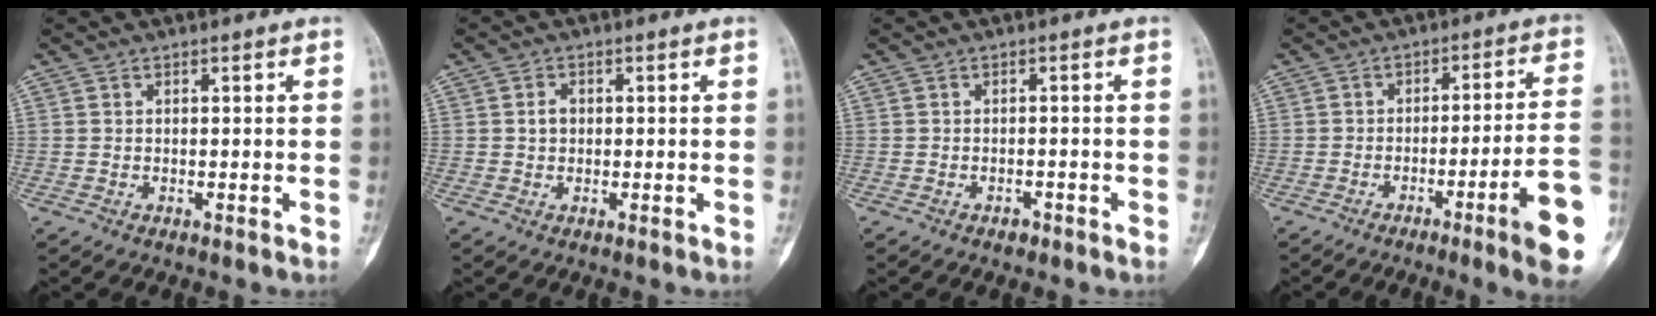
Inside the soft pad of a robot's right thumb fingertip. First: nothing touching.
{"total": 2.0, "force": [0.1, 1.6, 1.2], "torque": [-0.013, 0.007, 0.001]}
{"total": 1.2, "force": [-0.9, 0.6, 0.6], "torque": [-0.011, 0.005, -0.013]}
{"total": 13.7, "force": [-5.5, 0.3, 12.5], "torque": [-0.158, 0.021, -0.079]}